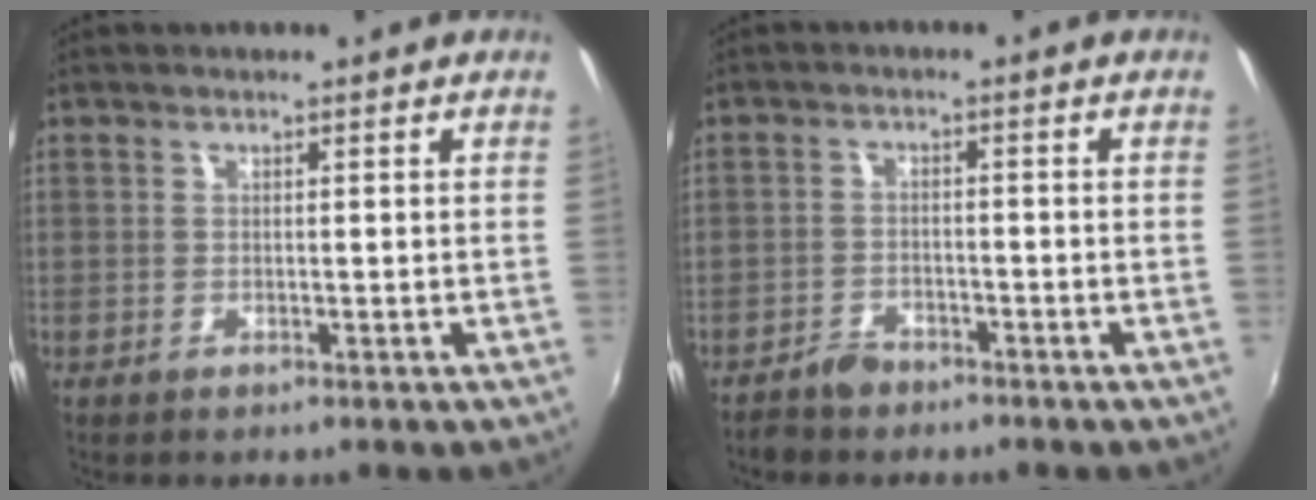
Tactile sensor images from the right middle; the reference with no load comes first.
{"total": 3.7, "force": [-3.2, 1.7, 0.8], "torque": [-0.028, 0.005, -0.056]}